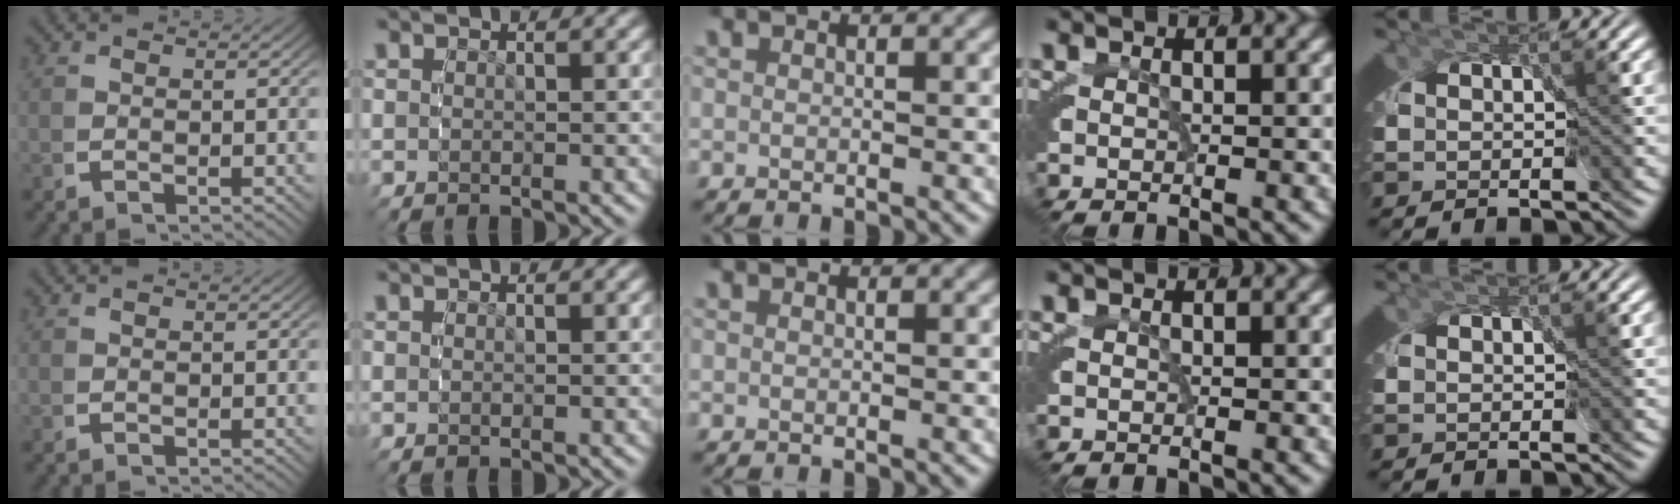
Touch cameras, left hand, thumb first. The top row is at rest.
{}